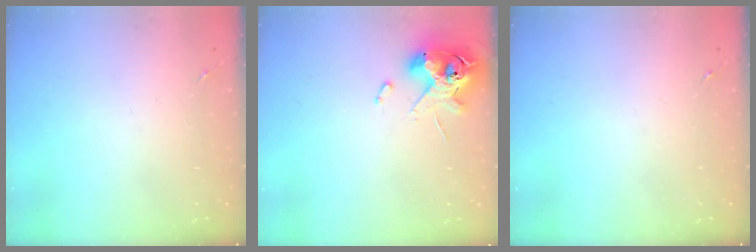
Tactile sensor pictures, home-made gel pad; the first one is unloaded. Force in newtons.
{"total": 11.6, "press": 11.4, "slide": 2.0}
{"total": 0.0}